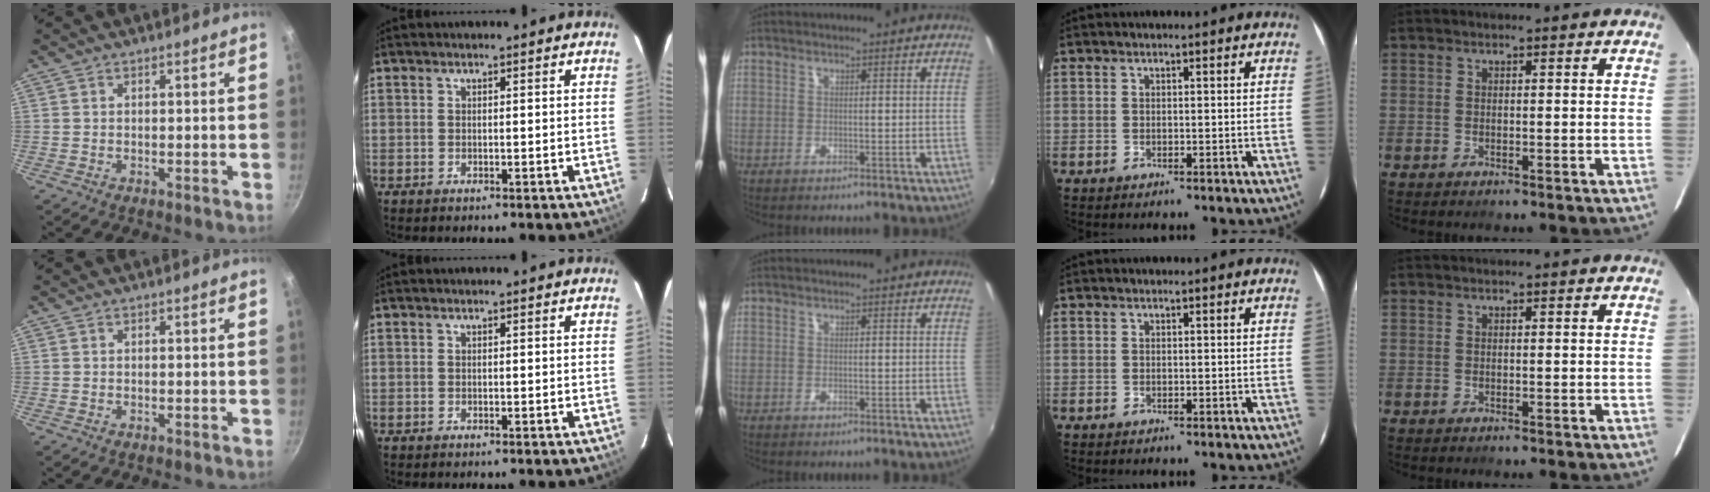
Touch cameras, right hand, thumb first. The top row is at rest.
{}